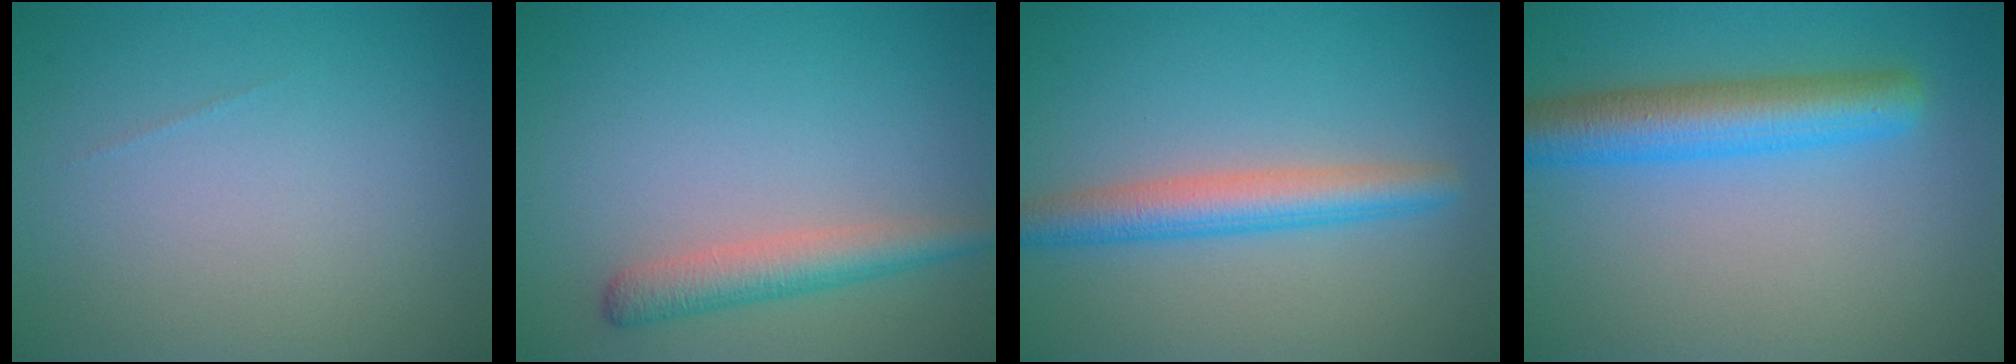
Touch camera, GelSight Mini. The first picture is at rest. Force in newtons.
{"total": 3.2, "press": 3.2, "slide": 0.2}
{"total": 3.9, "press": 3.9, "slide": 0.2}
{"total": 5.7, "press": 5.7, "slide": 0.1}